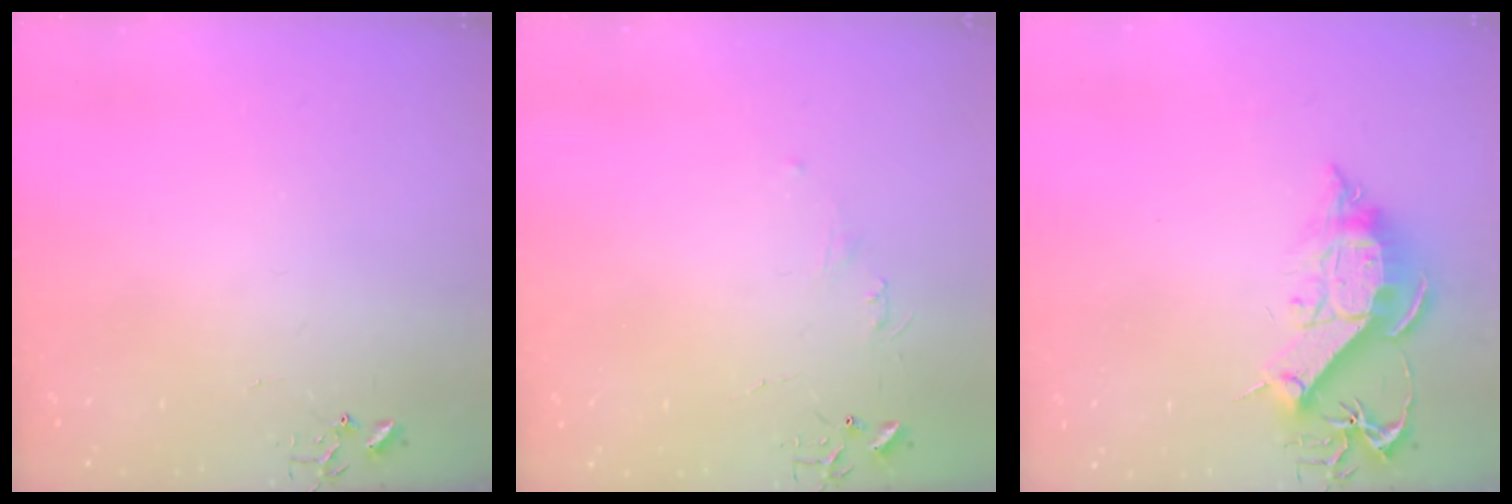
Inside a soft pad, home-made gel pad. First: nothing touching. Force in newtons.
{"total": 4.0, "press": 3.9, "slide": 0.6}
{"total": 13.2, "press": 13.1, "slide": 1.5}